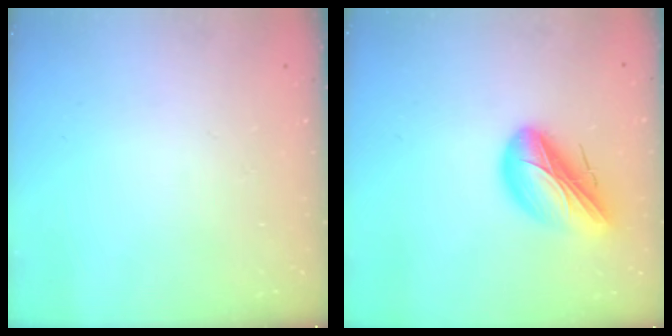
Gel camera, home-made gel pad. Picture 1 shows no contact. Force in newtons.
{"total": 15.7, "press": 15.1, "slide": 4.1}